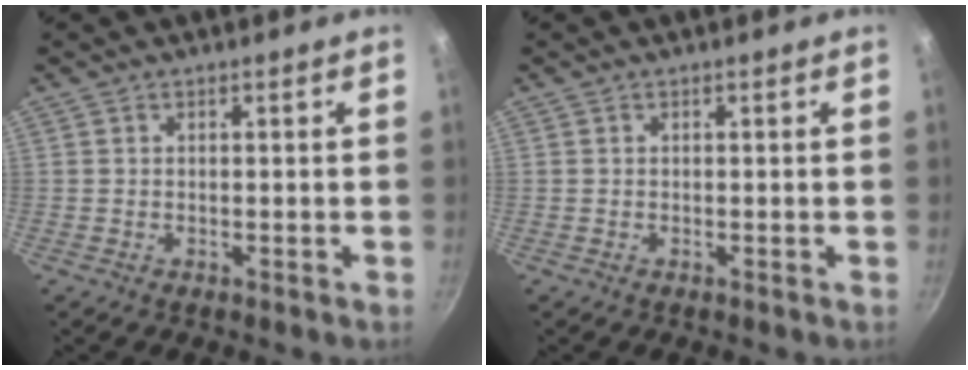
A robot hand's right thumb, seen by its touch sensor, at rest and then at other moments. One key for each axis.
{"total": 0.0}